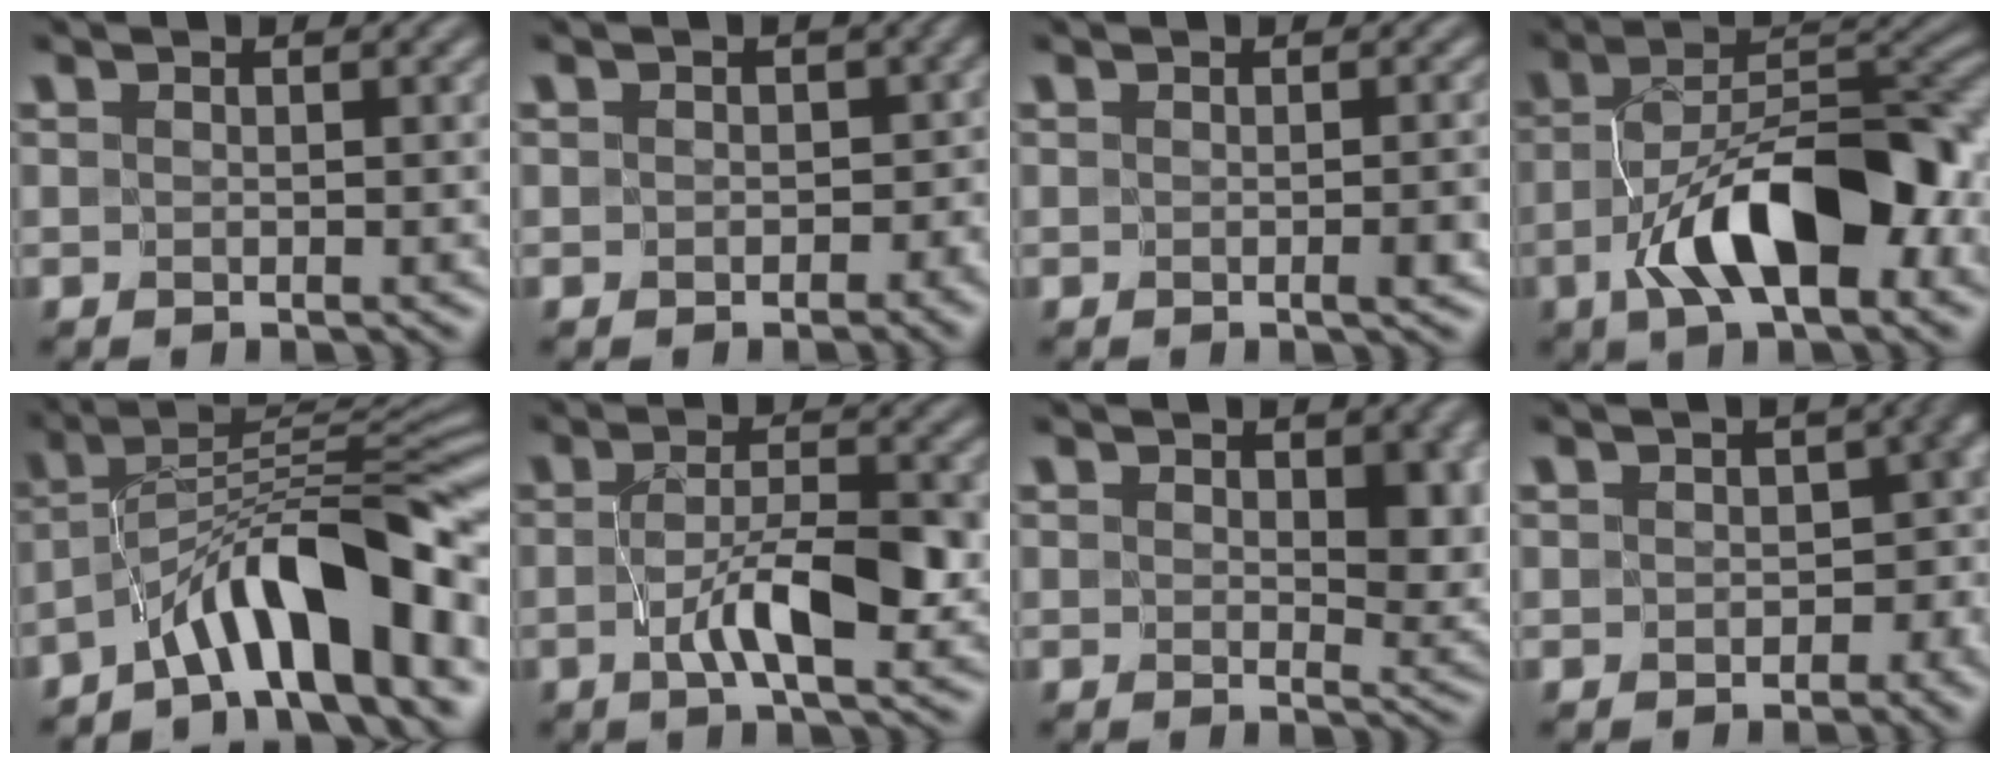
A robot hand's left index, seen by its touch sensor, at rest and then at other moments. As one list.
[{"total": 3.3, "force": [-0.4, 2.7, 1.8], "torque": [0.005, -0.008, -0.011]}, {"total": 1.2, "force": [-0.5, -0.1, 1.1], "torque": [-0.015, -0.006, -0.006]}, {"total": 10.4, "force": [-4.2, 4.4, 8.5], "torque": [-0.137, 0.010, -0.073]}, {"total": 9.8, "force": [-6.1, 2.2, 7.3], "torque": [-0.096, 0.017, -0.112]}, {"total": 5.1, "force": [-1.5, 1.3, 4.7], "torque": [-0.087, -0.002, -0.026]}, {"total": 5.1, "force": [1.3, 3.0, 3.9], "torque": [-0.052, -0.009, 0.025]}, {"total": 6.3, "force": [-0.8, 4.5, 4.3], "torque": [-0.010, -0.012, -0.012]}]